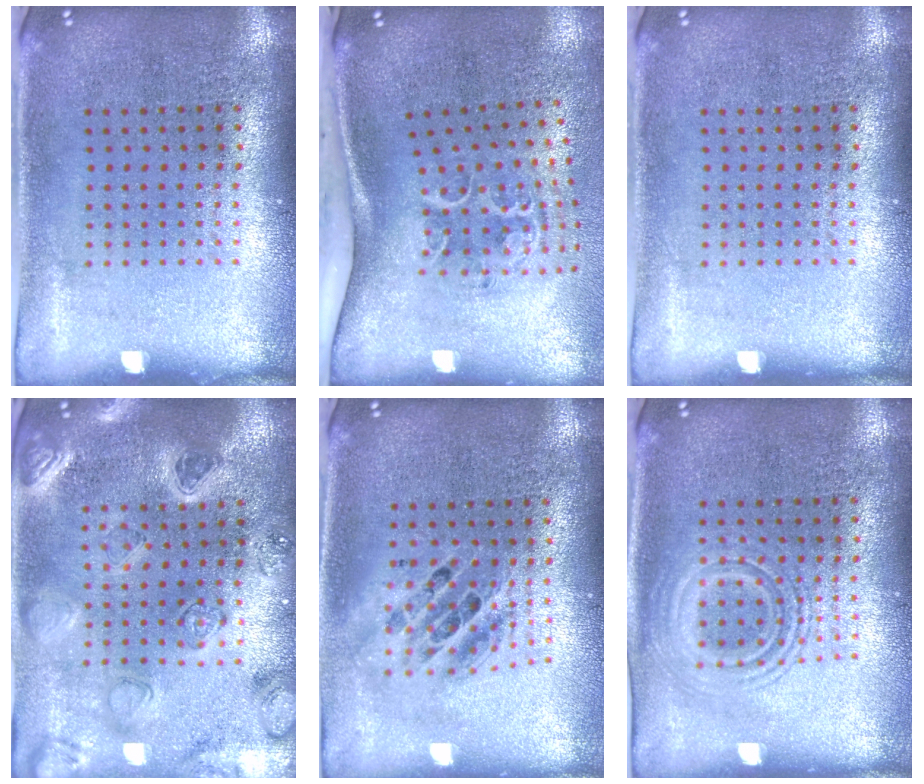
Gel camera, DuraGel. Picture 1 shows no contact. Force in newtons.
{"total": 2.1, "press": 1.3, "slide": 1.6}
{"total": 0.0}
{"total": 2.2, "press": 2.2, "slide": 0.2}
{"total": 1.7, "press": 1.4, "slide": 0.9}
{"total": 1.6, "press": 1.6, "slide": 0.3}